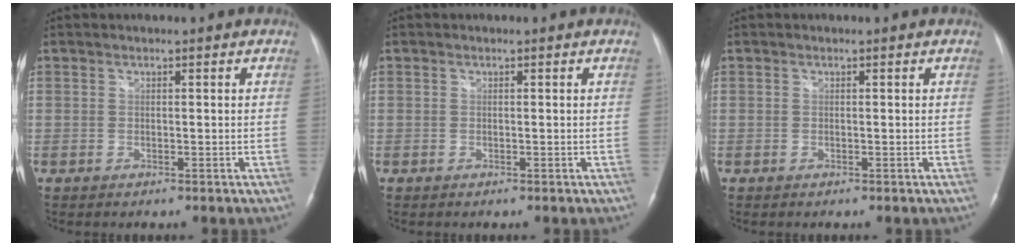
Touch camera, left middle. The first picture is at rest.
{"total": 0.0}
{"total": 0.0}